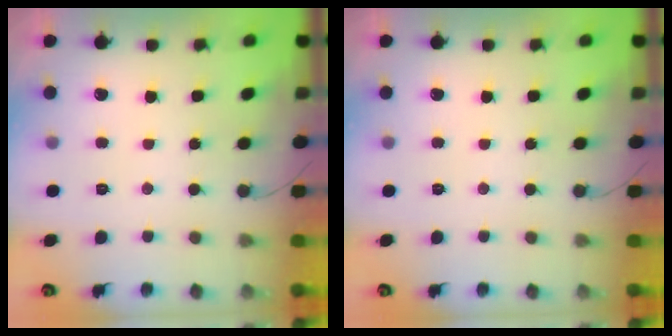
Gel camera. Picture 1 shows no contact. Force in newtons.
{"total": 0.0}